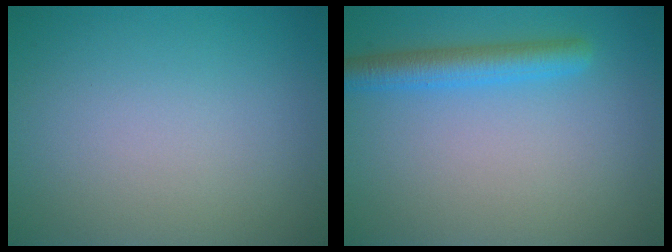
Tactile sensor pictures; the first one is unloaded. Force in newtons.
{"total": 3.2, "press": 3.2, "slide": 0.2}